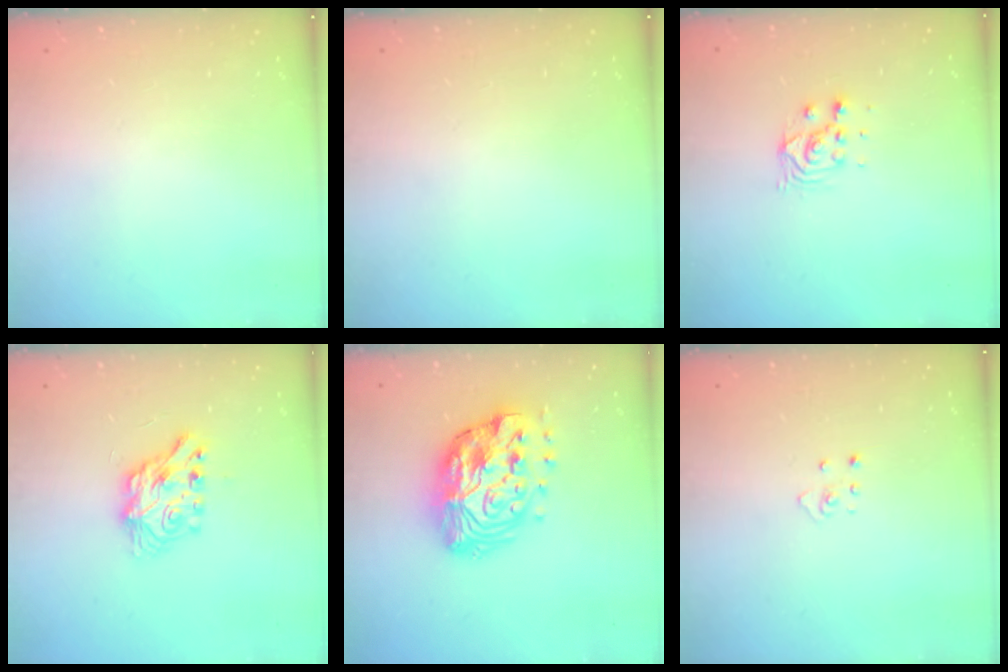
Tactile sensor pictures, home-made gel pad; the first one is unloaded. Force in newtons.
{"total": 0.0}
{"total": 5.5, "press": 5.5, "slide": 0.3}
{"total": 7.1, "press": 7.1, "slide": 0.3}
{"total": 18.2, "press": 18.1, "slide": 1.3}
{"total": 2.9, "press": 2.9, "slide": 0.2}